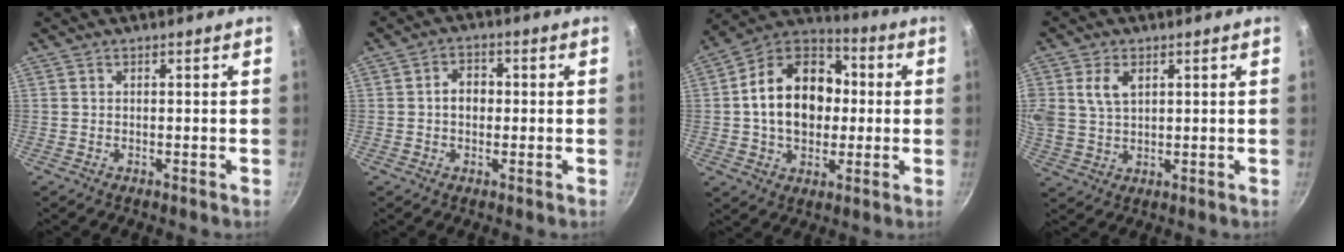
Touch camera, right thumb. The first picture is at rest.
{"total": 4.5, "force": [0.0, 3.5, 2.8], "torque": [-0.022, 0.011, -0.002]}
{"total": 18.9, "force": [0.6, 13.9, 12.7], "torque": [-0.182, 0.035, 0.000]}
{"total": 8.1, "force": [2.8, 5.5, 5.2], "torque": [-0.103, 0.002, 0.057]}